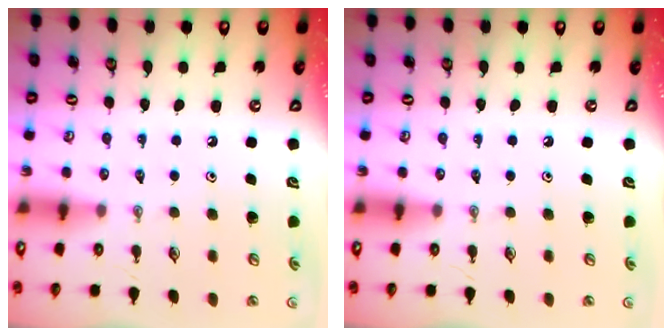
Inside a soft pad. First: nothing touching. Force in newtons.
{"total": 0.0}